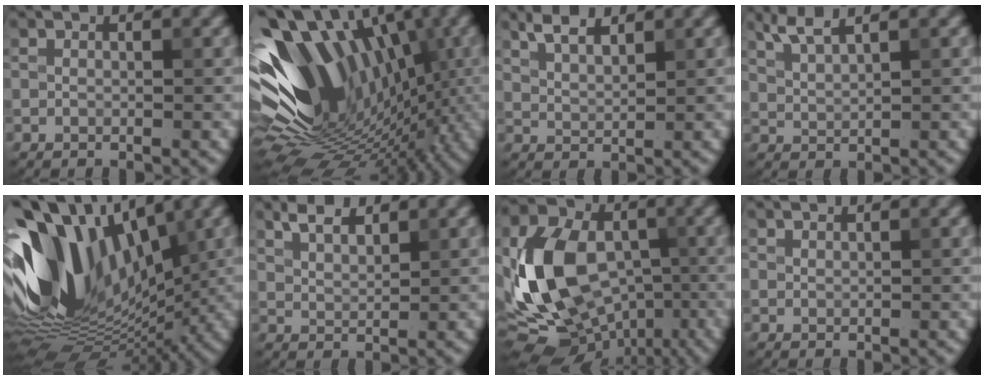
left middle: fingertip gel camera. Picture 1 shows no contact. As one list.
[{"total": 15.9, "force": [0.7, 11.1, 11.4], "torque": [-0.205, 0.019, 0.006]}, {"total": 3.0, "force": [2.3, 0.9, 1.6], "torque": [-0.033, 0.007, 0.045]}, {"total": 2.7, "force": [2.2, 0.5, 1.5], "torque": [-0.029, 0.006, 0.051]}, {"total": 14.7, "force": [1.7, 8.8, 11.6], "torque": [-0.228, 0.020, 0.018]}, {"total": 2.6, "force": [2.1, 0.9, 1.3], "torque": [-0.024, 0.003, 0.043]}, {"total": 15.1, "force": [-2.1, 10.5, 10.7], "torque": [-0.213, 0.008, -0.046]}, {"total": 0.5, "force": [0.5, 0.0, -0.1], "torque": [0.007, -0.001, 0.011]}]